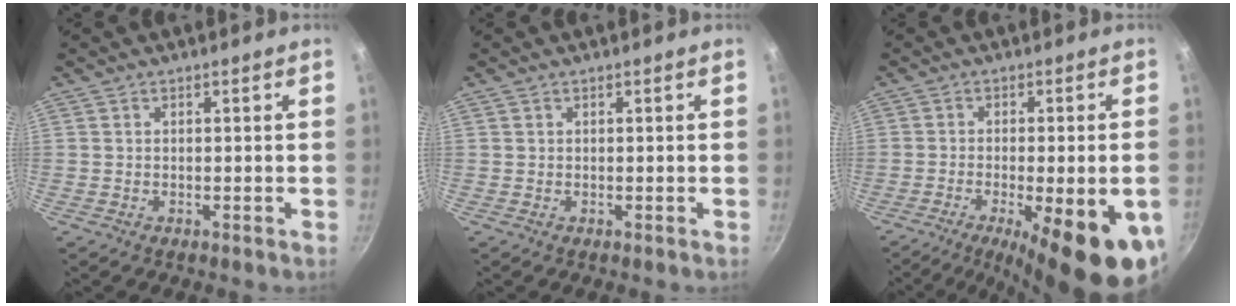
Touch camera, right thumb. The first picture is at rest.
{"total": 0.0}
{"total": 18.8, "force": [-7.2, 5.5, 16.5], "torque": [-0.206, -0.001, -0.093]}